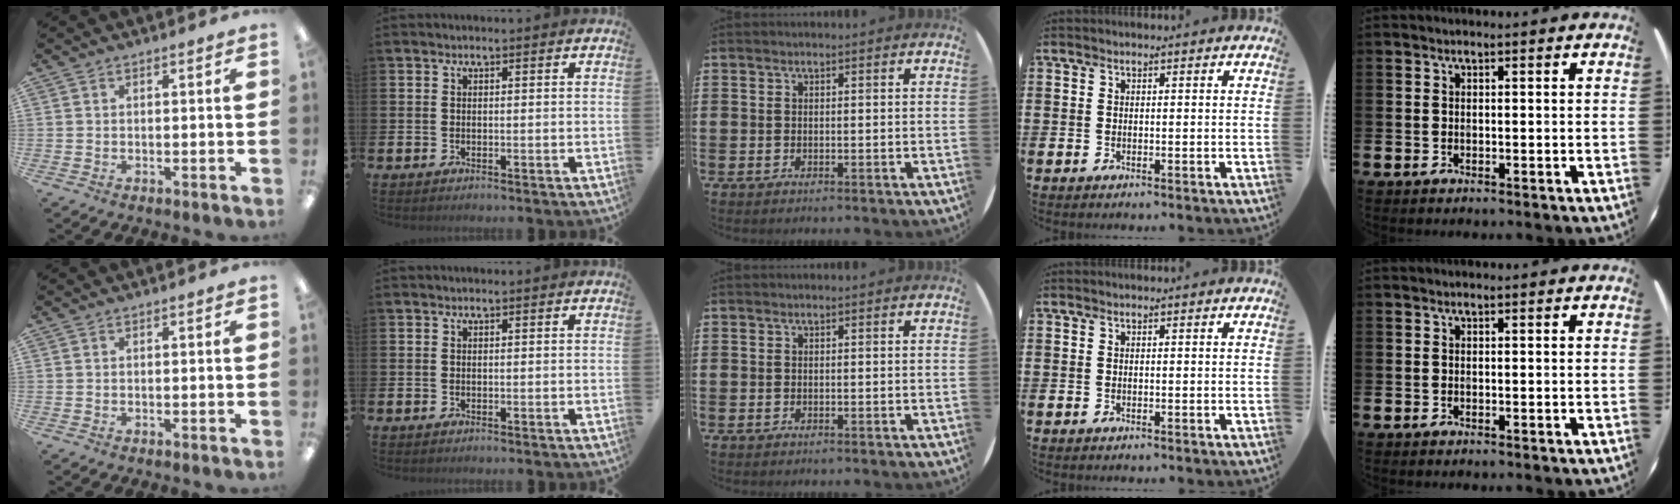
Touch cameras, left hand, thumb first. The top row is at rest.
{}